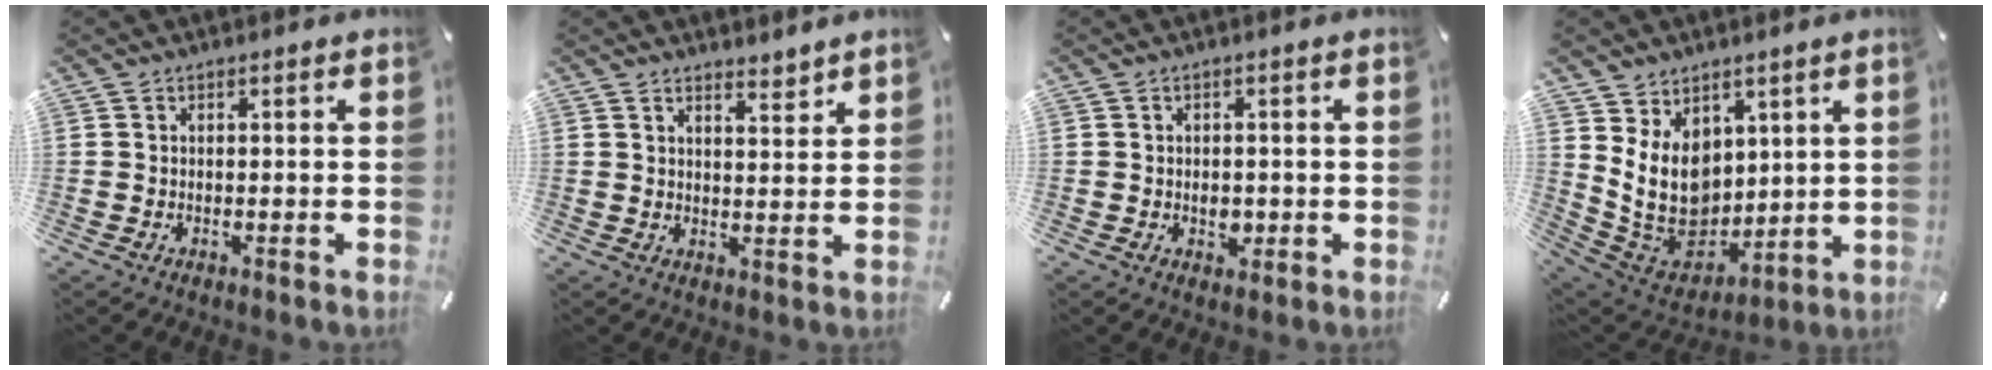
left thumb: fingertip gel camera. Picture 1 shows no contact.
{"total": 3.6, "force": [3.5, 0.7, 0.3], "torque": [0.002, -0.029, 0.062]}
{"total": 3.1, "force": [-0.6, 2.4, 1.9], "torque": [-0.017, -0.004, -0.013]}
{"total": 13.8, "force": [3.4, 11.4, 7.0], "torque": [-0.158, -0.033, 0.073]}